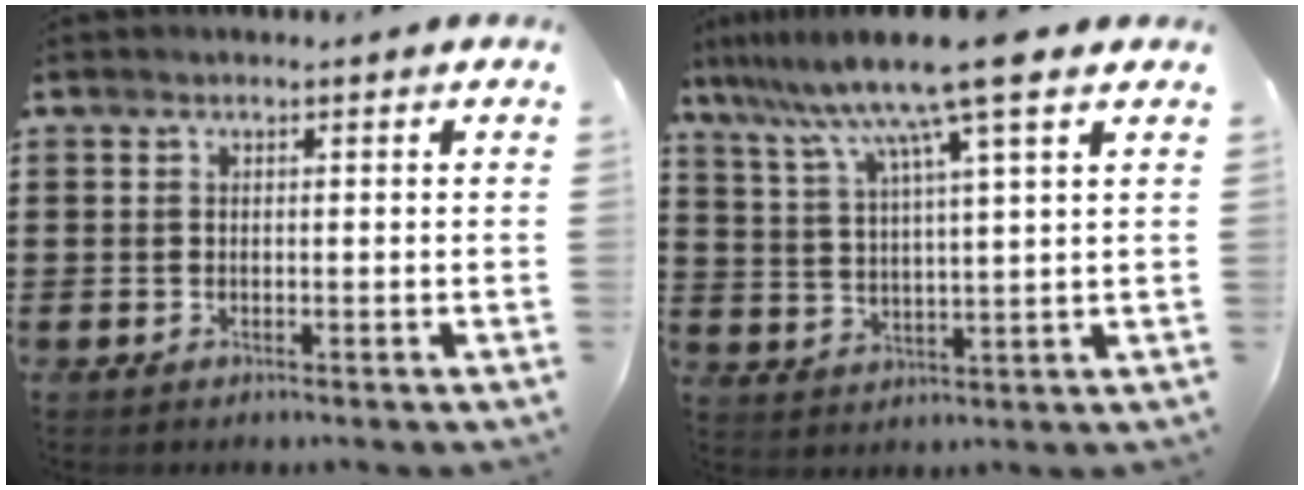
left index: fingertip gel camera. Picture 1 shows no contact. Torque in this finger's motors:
{"motor_torque": [1.36, -0.46, 1.05, 0.21]}